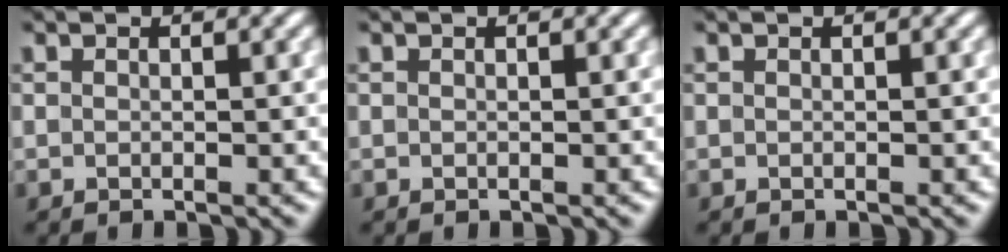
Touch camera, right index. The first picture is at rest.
{"total": 0.0}
{"total": 0.0}